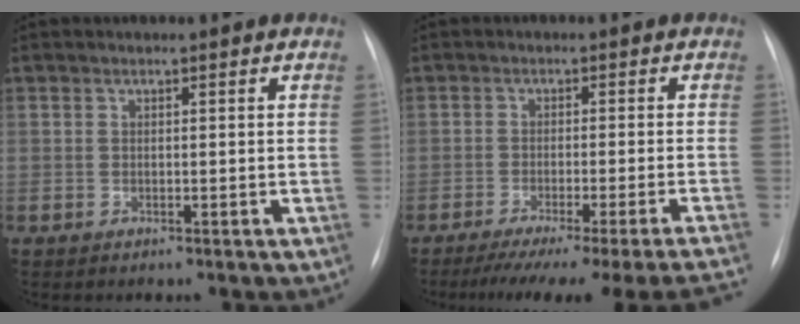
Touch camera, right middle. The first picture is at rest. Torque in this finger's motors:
{"motor_torque": [1.10, -1.04, 0.20, 0.11]}